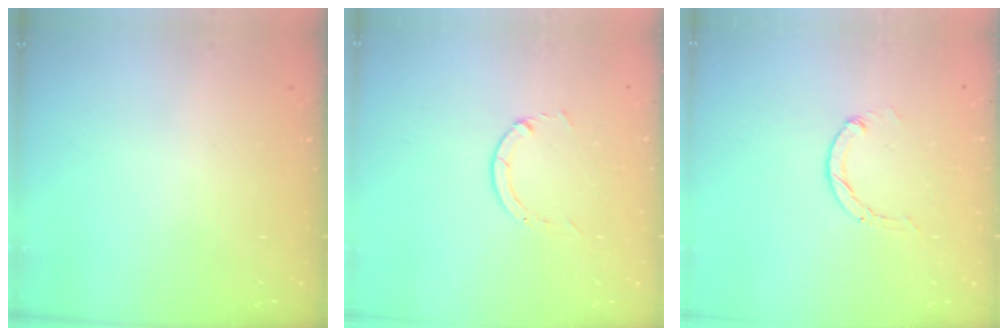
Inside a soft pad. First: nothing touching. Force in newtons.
{"total": 1.3, "press": 1.2, "slide": 0.3}
{"total": 0.0}